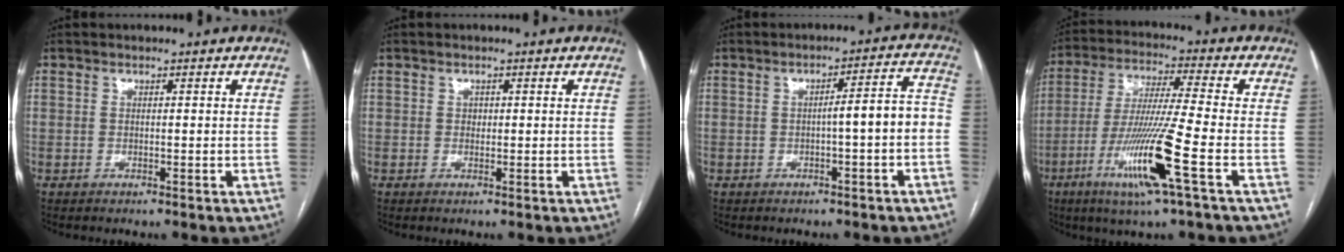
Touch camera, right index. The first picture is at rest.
{"total": 0.9, "force": [0.2, 0.8, 0.4], "torque": [-0.005, 0.001, 0.002]}
{"total": 5.9, "force": [-1.1, 0.4, 5.8], "torque": [-0.076, 0.028, -0.014]}
{"total": 13.8, "force": [-5.4, -1.0, 12.7], "torque": [-0.258, -0.023, -0.106]}